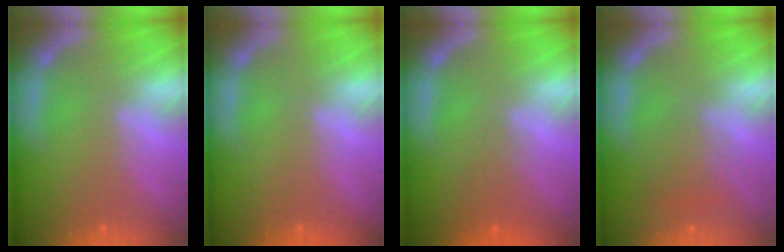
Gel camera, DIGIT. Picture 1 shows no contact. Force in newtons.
{"total": 0.0}
{"total": 1.9}
{"total": 2.5}